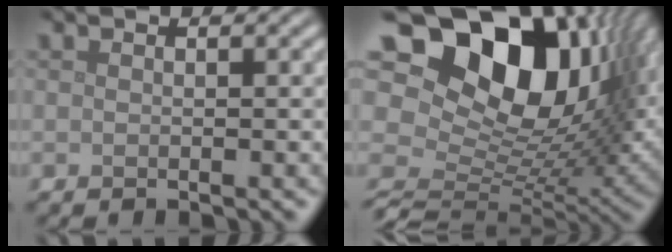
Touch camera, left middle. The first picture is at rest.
{"total": 18.2, "force": [5.9, 11.6, 12.6], "torque": [-0.196, 0.009, 0.113]}